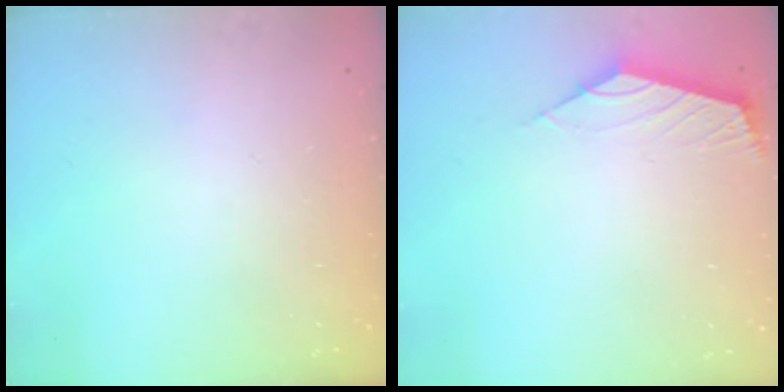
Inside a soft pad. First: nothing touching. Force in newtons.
{"total": 2.5, "press": 2.5, "slide": 0.6}